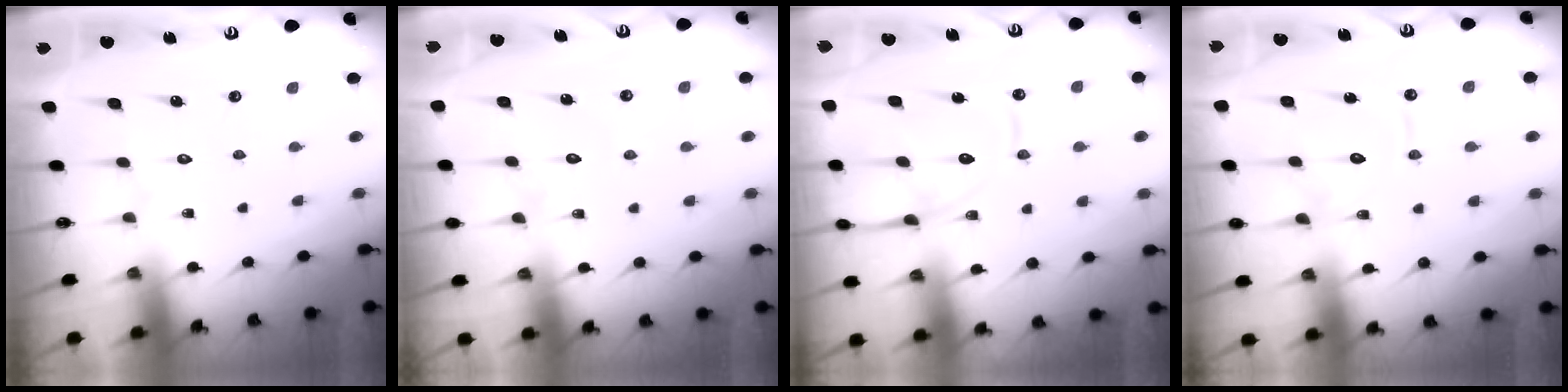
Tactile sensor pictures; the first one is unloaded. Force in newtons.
{"total": 6.0, "press": 6.0, "slide": 0.5}
{"total": 14.5, "press": 14.4, "slide": 1.2}
{"total": 12.0, "press": 11.9, "slide": 1.3}